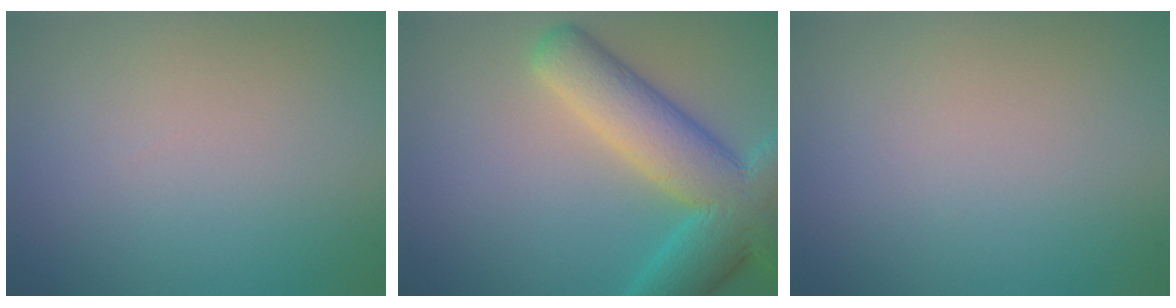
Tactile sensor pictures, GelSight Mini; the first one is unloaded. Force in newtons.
{"total": 10.2, "press": 10.2, "slide": 0.5}
{"total": 0.0}